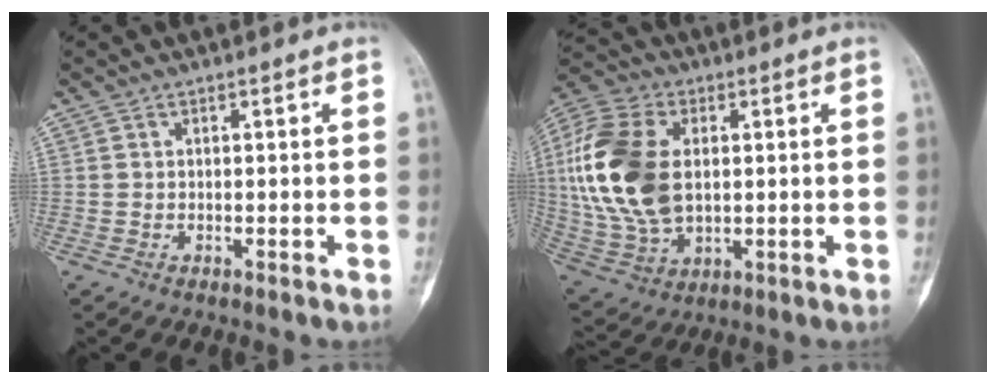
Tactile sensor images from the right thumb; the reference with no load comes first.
{"total": 19.7, "force": [2.4, 12.7, 14.8], "torque": [-0.319, -0.002, 0.049]}